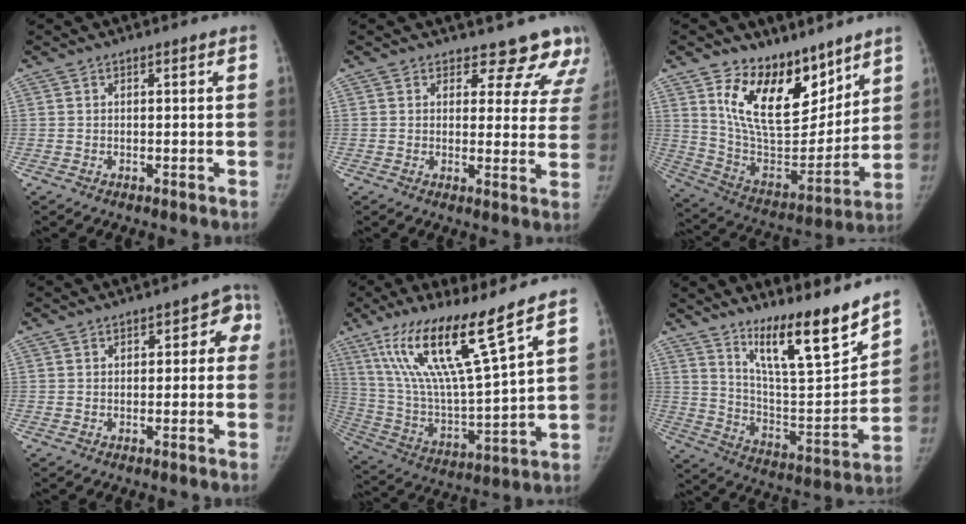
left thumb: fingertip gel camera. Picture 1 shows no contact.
{"total": 11.5, "force": [10.1, 5.3, 1.7], "torque": [0.040, -0.061, 0.088]}
{"total": 19.7, "force": [12.2, 10.5, 11.3], "torque": [-0.132, -0.083, 0.227]}
{"total": 4.4, "force": [0.4, 3.1, 3.1], "torque": [0.002, 0.015, -0.006]}
{"total": 19.0, "force": [11.7, 1.7, 14.9], "torque": [-0.270, -0.059, 0.224]}
{"total": 17.2, "force": [13.1, 2.6, 10.8], "torque": [-0.141, -0.100, 0.230]}